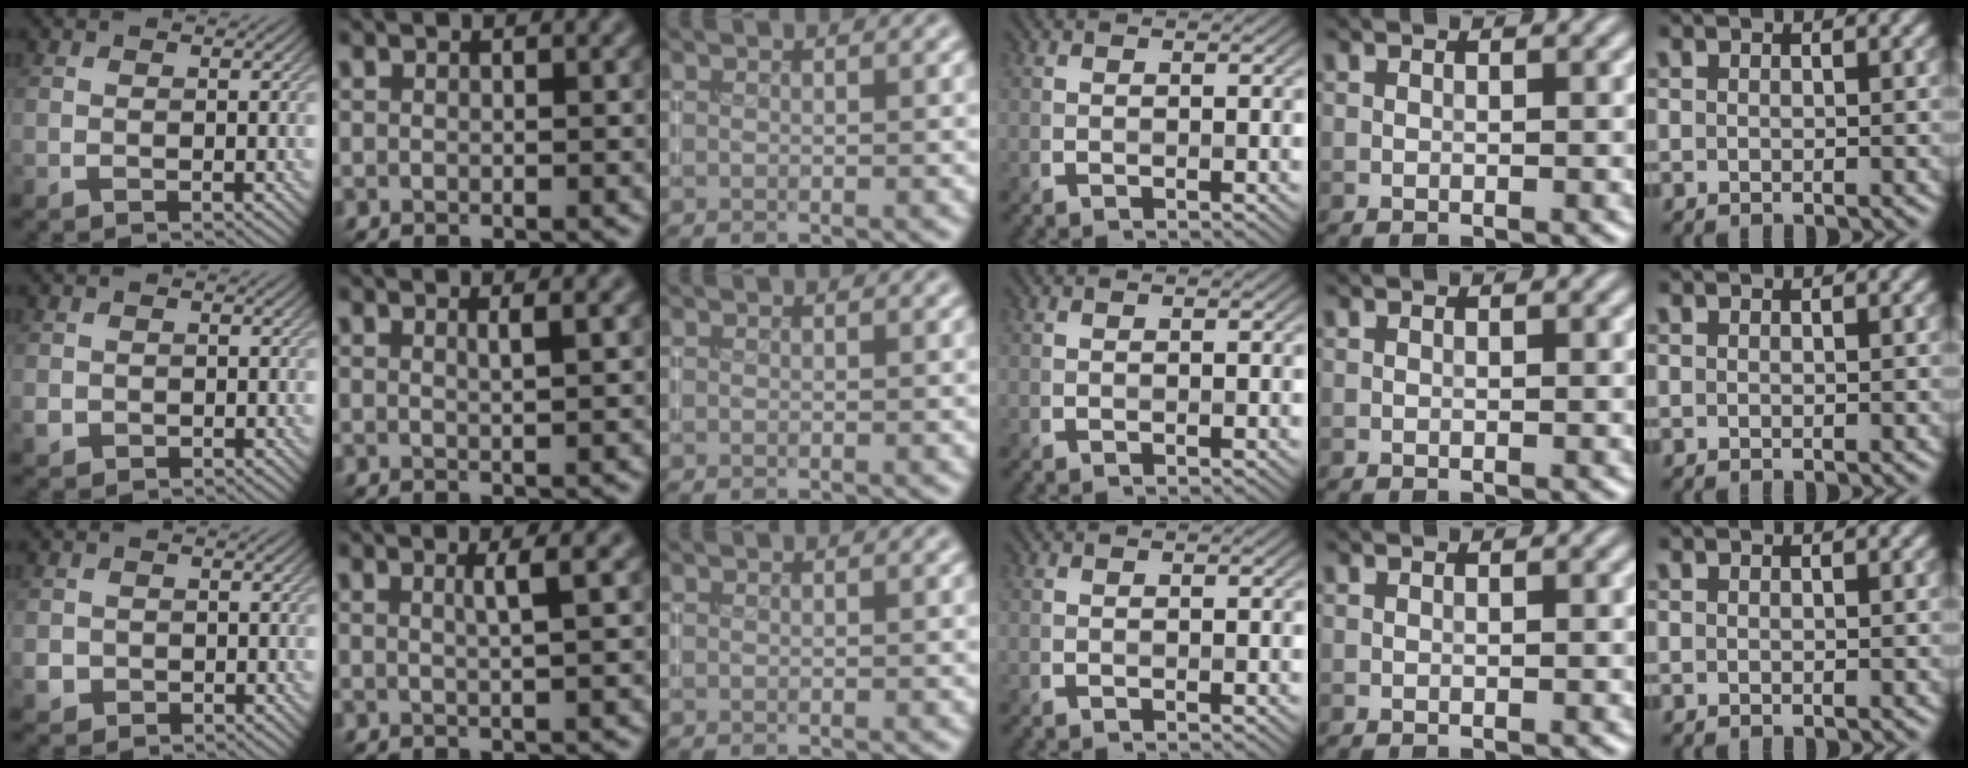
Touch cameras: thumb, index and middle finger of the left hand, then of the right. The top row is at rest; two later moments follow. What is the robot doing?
{"motion": "insert", "object": "coin"}